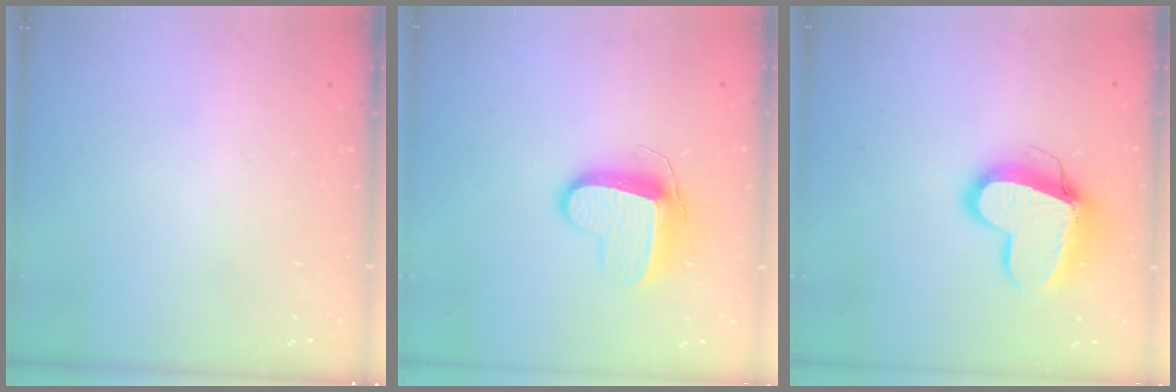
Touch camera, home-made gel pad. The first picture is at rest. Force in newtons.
{"total": 10.5, "press": 10.5, "slide": 0.8}
{"total": 13.3, "press": 13.2, "slide": 1.3}